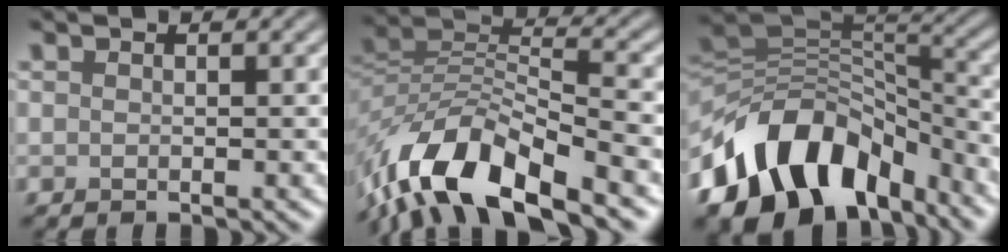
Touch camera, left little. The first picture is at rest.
{"total": 11.8, "force": [-7.7, 4.2, 7.8], "torque": [-0.147, 0.005, -0.154]}
{"total": 11.9, "force": [-7.0, 7.3, 6.1], "torque": [-0.103, 0.014, -0.137]}